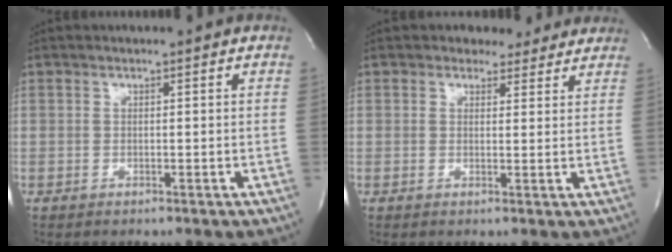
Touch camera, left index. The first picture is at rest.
{"total": 3.8, "force": [3.2, 2.1, 0.1], "torque": [0.004, -0.001, 0.028]}